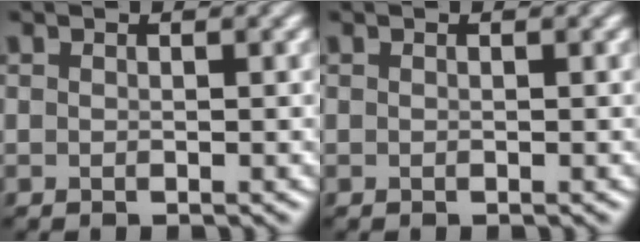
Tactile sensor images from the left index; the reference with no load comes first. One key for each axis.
{"total": 0.0}